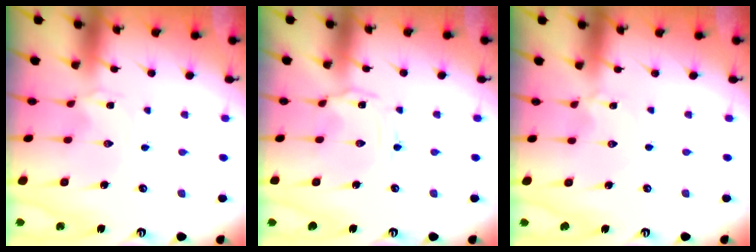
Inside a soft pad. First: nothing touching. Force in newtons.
{"total": 1.0, "press": 1.0, "slide": 0.2}
{"total": 0.6, "press": 0.5, "slide": 0.1}